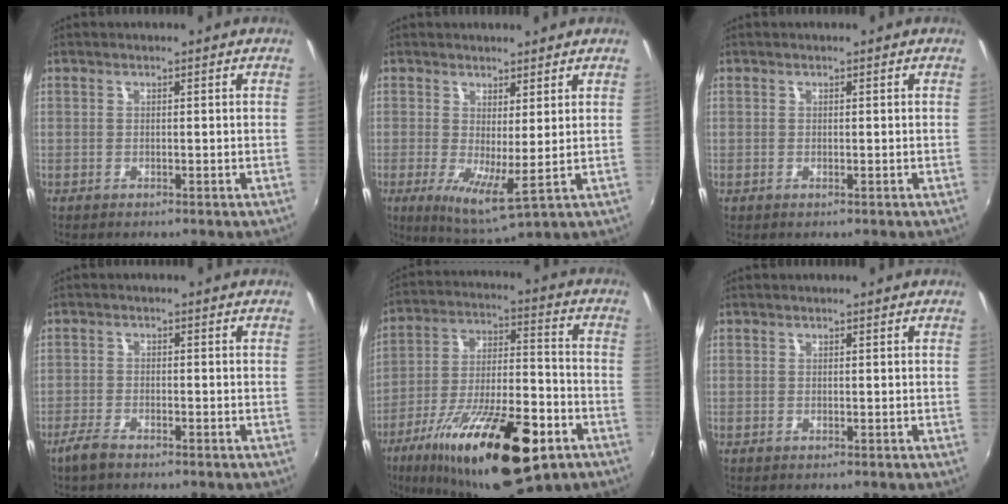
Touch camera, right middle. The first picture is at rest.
{"total": 6.5, "force": [1.0, 1.2, 6.3], "torque": [-0.106, -0.018, 0.020]}
{"total": 0.0}
{"total": 3.6, "force": [-2.8, 0.9, 2.1], "torque": [-0.061, -0.004, -0.056]}
{"total": 26.3, "force": [-14.6, 8.7, 20.1], "torque": [-0.349, -0.038, -0.226]}
{"total": 0.0}